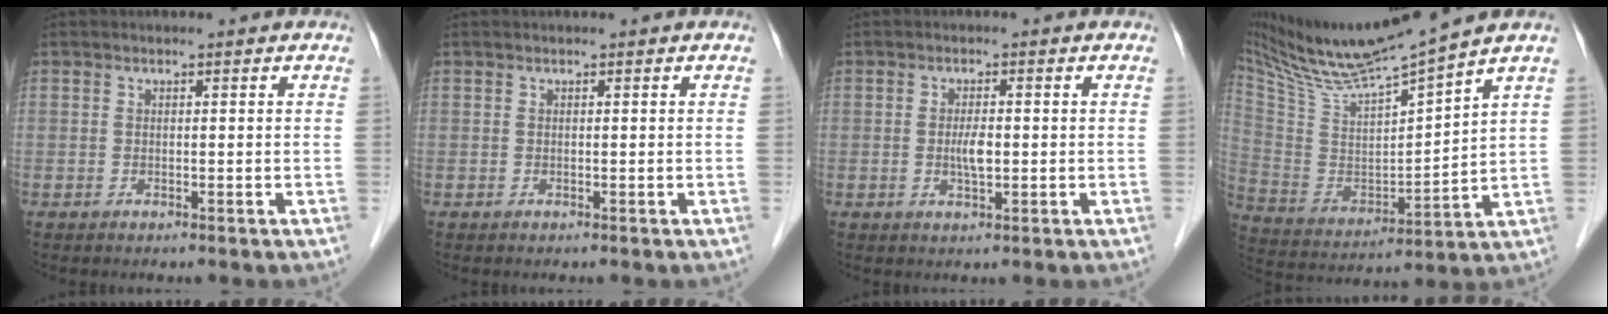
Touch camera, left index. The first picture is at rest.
{"total": 0.0}
{"total": 2.5, "force": [-0.2, 0.6, 2.4], "torque": [-0.048, -0.001, -0.002]}
{"total": 16.7, "force": [14.2, -0.8, 8.6], "torque": [-0.162, -0.004, 0.266]}